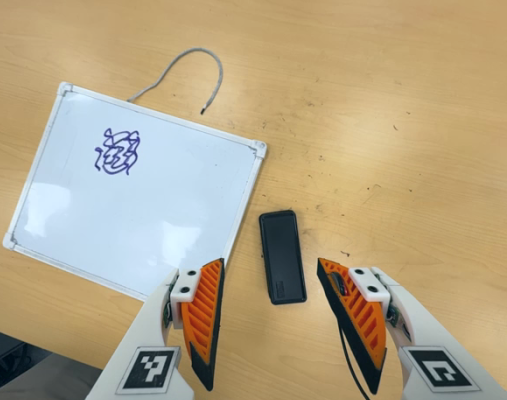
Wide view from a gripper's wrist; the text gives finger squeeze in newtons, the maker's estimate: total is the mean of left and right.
{"total": 0.0}